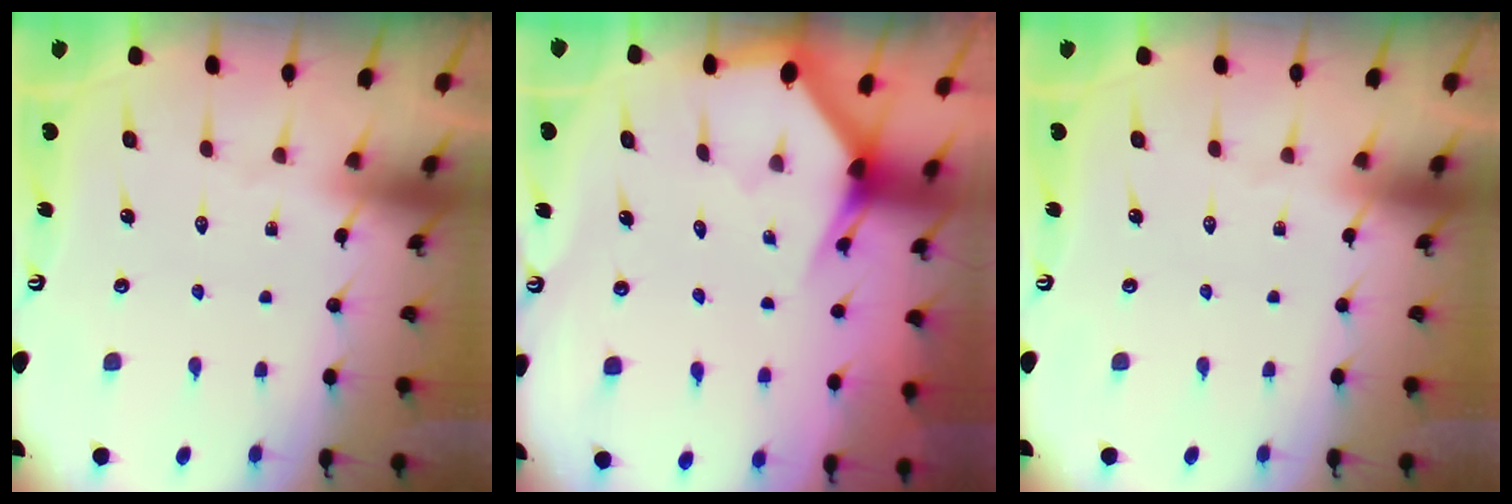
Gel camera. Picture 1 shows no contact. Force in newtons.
{"total": 2.6, "press": 2.6, "slide": 0.2}
{"total": 0.0}